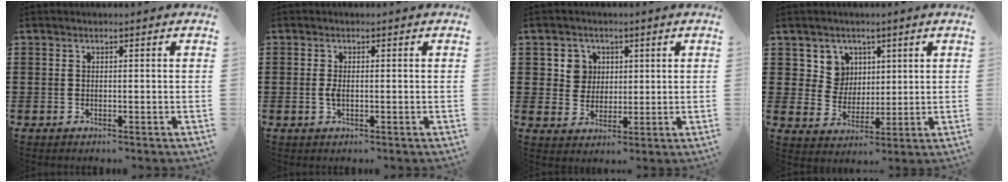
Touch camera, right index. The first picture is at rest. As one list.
[{"total": 1.5, "force": [-0.2, 0.6, 1.4], "torque": [-0.034, -0.003, -0.007]}, {"total": 4.5, "force": [1.5, 4.1, 1.0], "torque": [-0.040, 0.013, 0.027]}, {"total": 6.1, "force": [2.6, 5.4, 1.2], "torque": [-0.046, 0.013, 0.050]}]